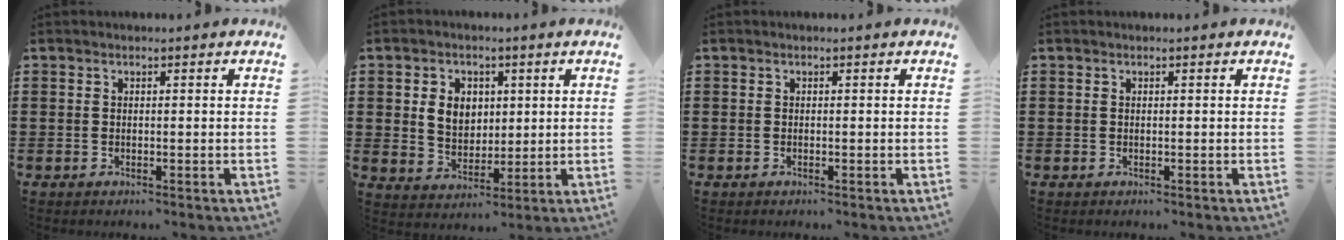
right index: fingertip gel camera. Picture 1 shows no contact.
{"total": 5.6, "force": [1.1, 4.2, 3.5], "torque": [-0.082, 0.007, 0.014]}
{"total": 0.0}
{"total": 0.0}